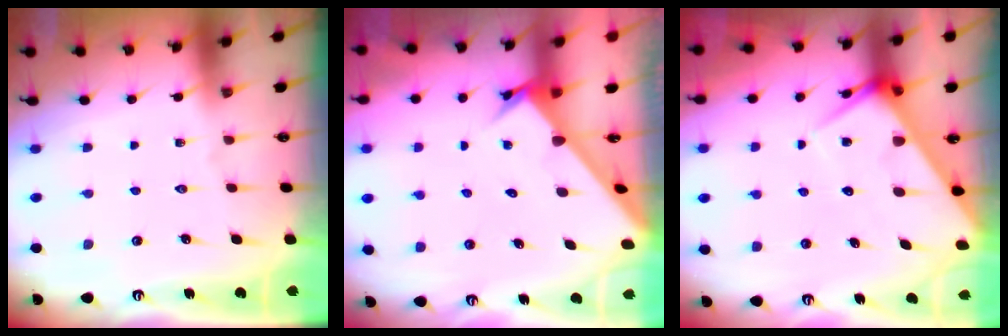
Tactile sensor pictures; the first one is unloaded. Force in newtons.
{"total": 2.7, "press": 2.7, "slide": 0.2}
{"total": 5.8, "press": 5.7, "slide": 0.6}